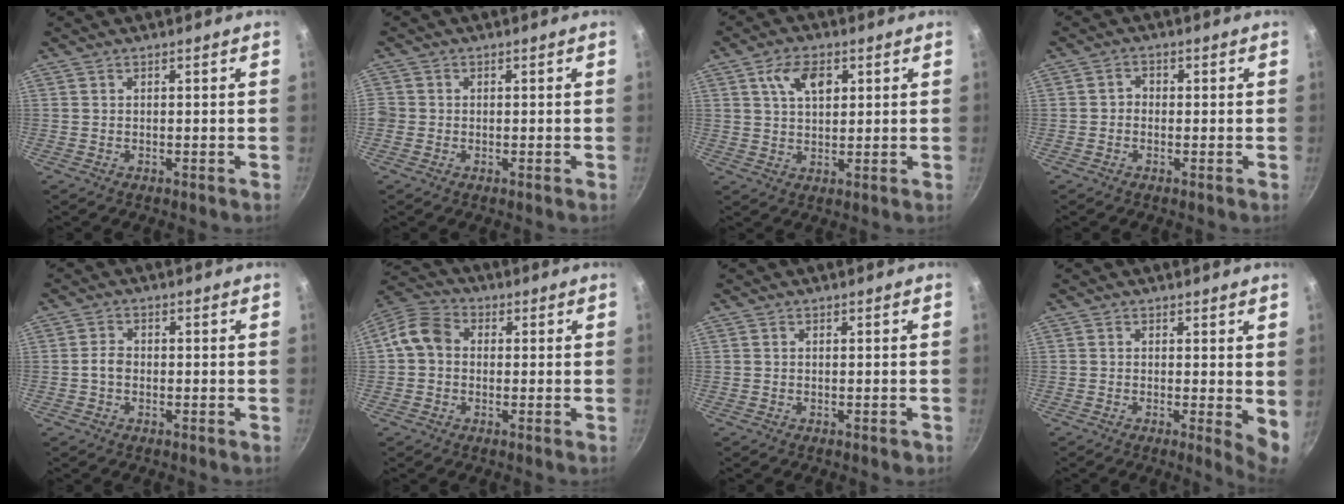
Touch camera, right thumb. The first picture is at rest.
{"total": 1.9, "force": [-0.4, 1.8, 0.5], "torque": [-0.007, 0.002, -0.012]}
{"total": 7.2, "force": [2.6, 4.2, 5.2], "torque": [-0.078, -0.003, 0.043]}
{"total": 1.9, "force": [-0.4, 1.7, 0.9], "torque": [-0.011, 0.010, -0.011]}
{"total": 2.5, "force": [-0.5, 1.9, 1.6], "torque": [-0.027, 0.014, -0.012]}
{"total": 7.6, "force": [0.2, 6.2, 4.3], "torque": [-0.068, 0.023, -0.017]}
{"total": 0.9, "force": [-0.4, 0.5, 0.7], "torque": [-0.009, 0.003, -0.006]}
{"total": 4.9, "force": [0.2, 1.4, 4.7], "torque": [-0.064, -0.014, 0.000]}